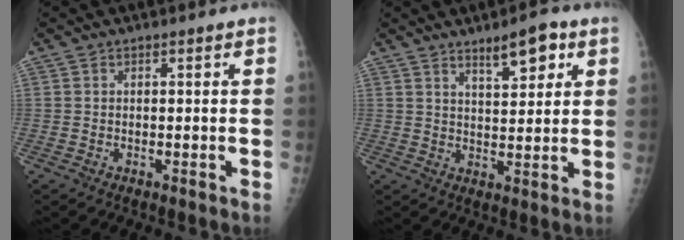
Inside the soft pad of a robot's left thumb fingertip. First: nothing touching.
{"total": 6.9, "force": [4.1, 2.3, 5.0], "torque": [-0.061, -0.024, 0.062]}